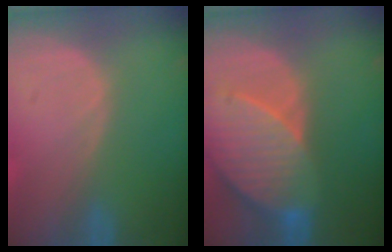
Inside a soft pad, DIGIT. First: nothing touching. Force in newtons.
{"total": 10.2, "press": 9.0, "slide": 4.8}